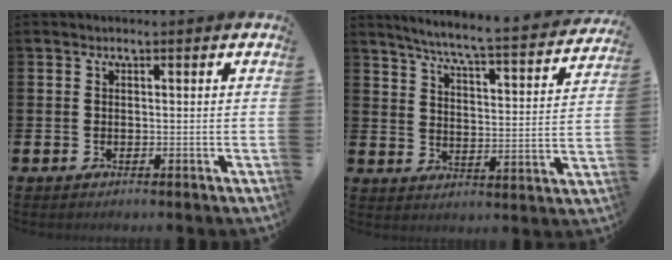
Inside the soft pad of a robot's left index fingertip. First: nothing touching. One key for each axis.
{"total": 6.1, "fx": 5.5, "fy": -0.2, "fz": 2.5, "tx": -0.077, "ty": -0.048, "tz": 0.088}